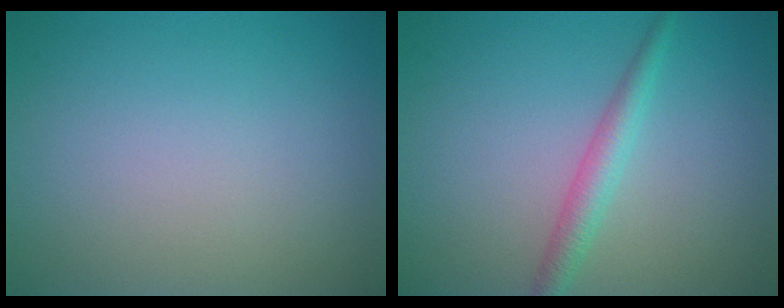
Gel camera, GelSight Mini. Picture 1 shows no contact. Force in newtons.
{"total": 2.3, "press": 2.3, "slide": 0.0}